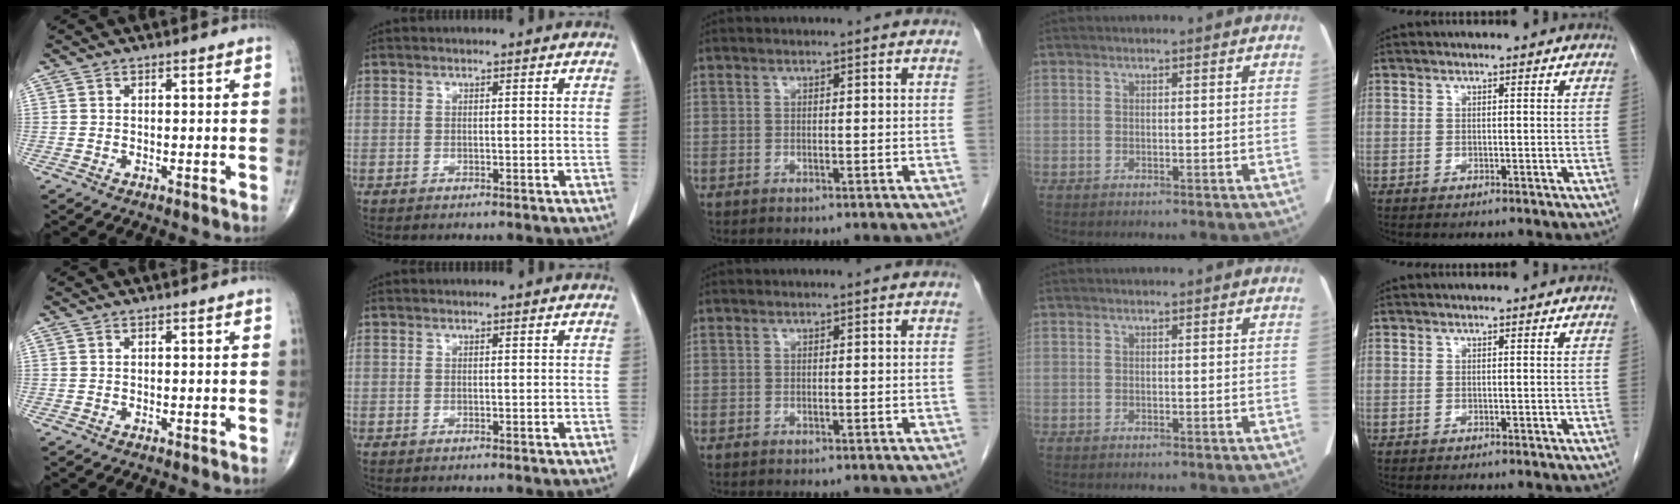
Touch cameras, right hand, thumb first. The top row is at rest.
{}